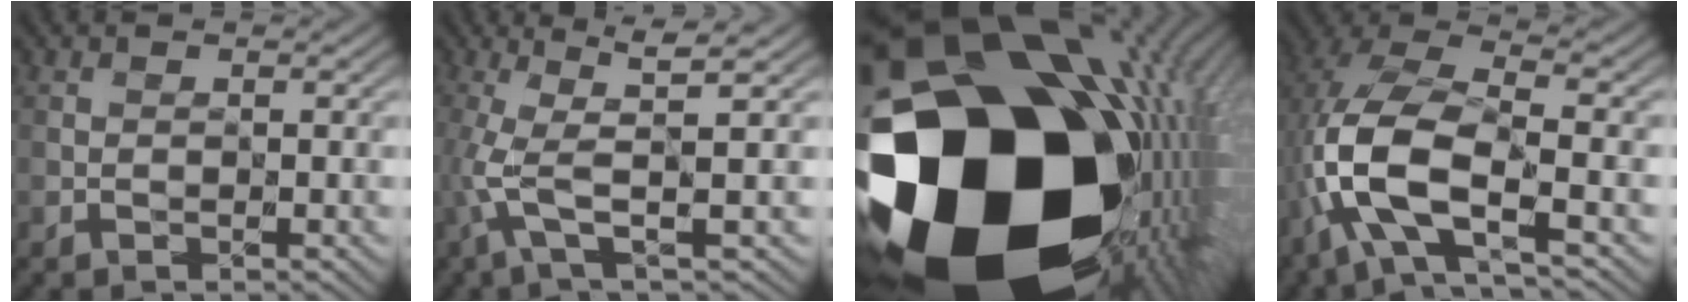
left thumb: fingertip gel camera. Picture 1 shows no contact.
{"total": 4.9, "force": [0.3, -0.1, 4.9], "torque": [-0.115, 0.003, -0.003]}
{"total": 22.1, "force": [-2.7, 15.2, 15.8], "torque": [-0.314, -0.086, -0.004]}
{"total": 11.1, "force": [-3.2, 4.4, 9.6], "torque": [-0.229, -0.008, -0.067]}